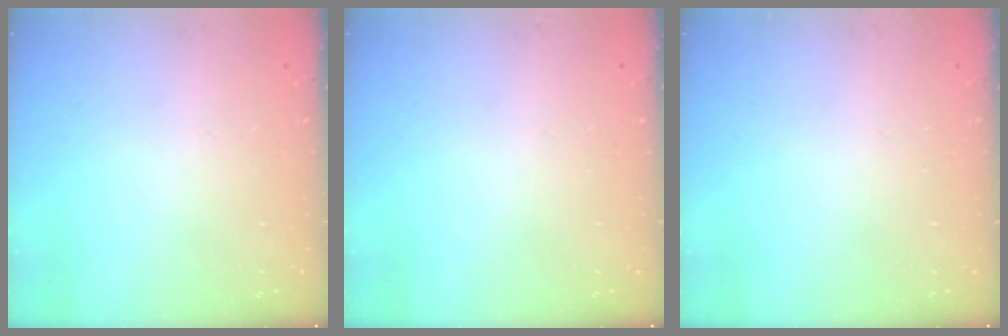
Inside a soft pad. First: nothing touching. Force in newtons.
{"total": 0.0}
{"total": 0.0}